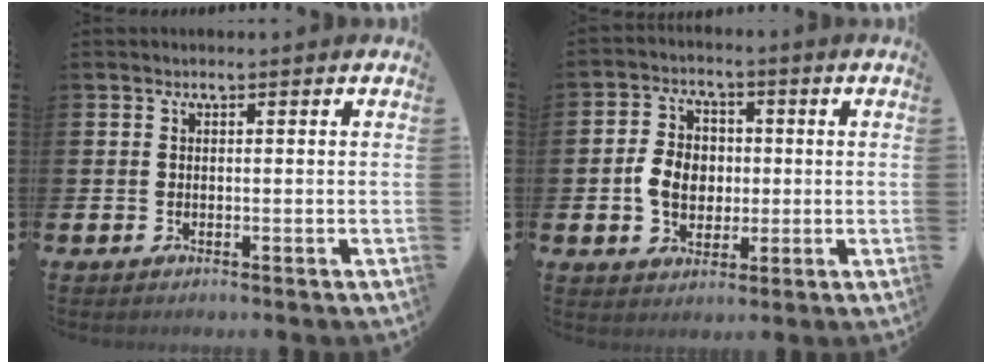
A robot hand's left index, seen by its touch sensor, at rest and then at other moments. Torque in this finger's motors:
{"motor_torque": [0.48, 0.28, 0.41, 0.18]}